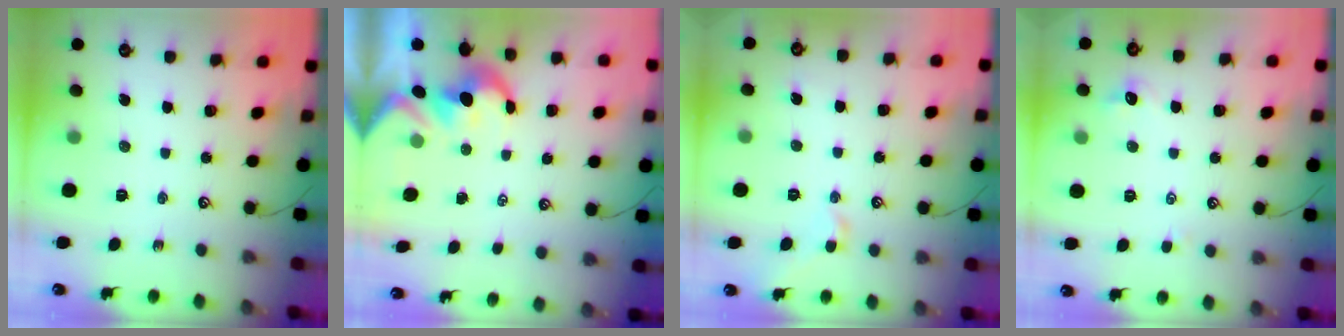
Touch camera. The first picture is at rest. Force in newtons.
{"total": 1.8, "press": 1.5, "slide": 1.0}
{"total": 1.2, "press": 1.0, "slide": 0.6}
{"total": 0.9, "press": 0.6, "slide": 0.6}